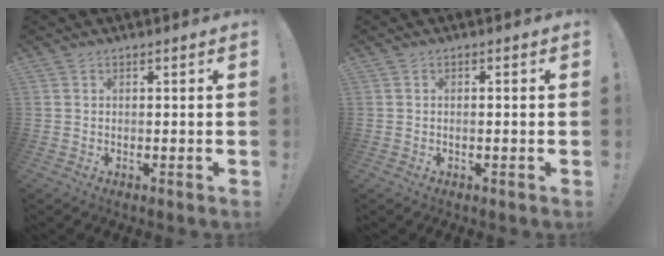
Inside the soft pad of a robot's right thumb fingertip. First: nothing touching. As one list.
[{"total": 0.8, "force": [-0.5, -0.1, 0.7], "torque": [-0.013, 0.001, -0.009]}]